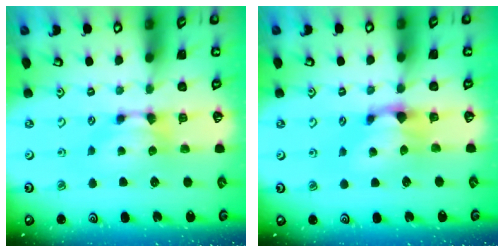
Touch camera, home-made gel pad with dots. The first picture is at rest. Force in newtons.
{"total": 1.2, "press": 0.1, "slide": 1.2}